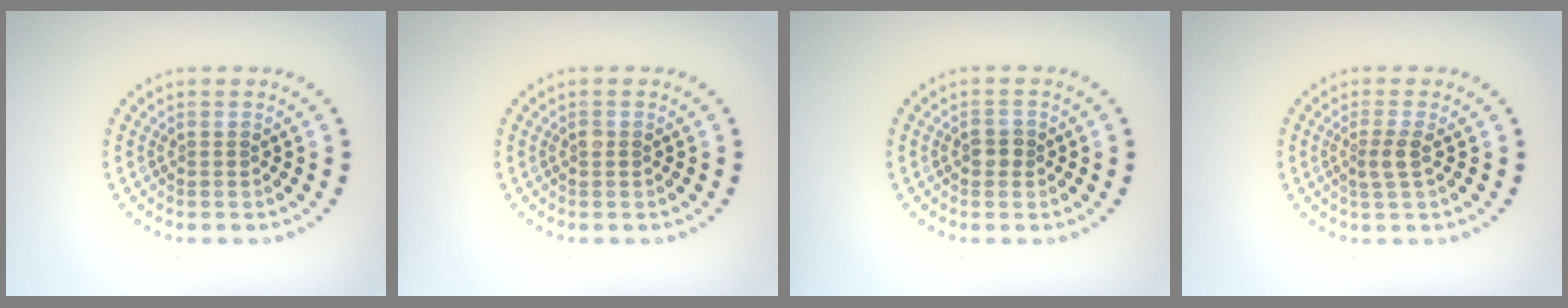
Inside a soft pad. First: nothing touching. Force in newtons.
{"total": 0.7, "press": 0.7, "slide": 0.1}
{"total": 1.3, "press": 1.3, "slide": 0.2}
{"total": 1.6, "press": 1.4, "slide": 0.8}